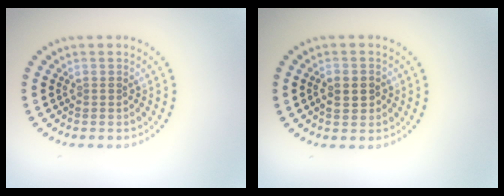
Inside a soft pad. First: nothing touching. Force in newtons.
{"total": 2.5, "press": 2.4, "slide": 0.2}